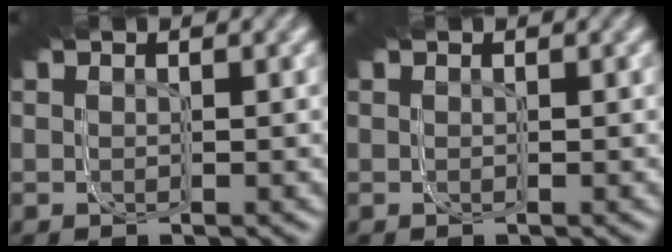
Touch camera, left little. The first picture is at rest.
{"total": 0.0}